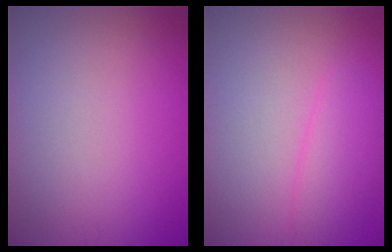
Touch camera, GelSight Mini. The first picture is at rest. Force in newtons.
{"total": 2.7, "press": 2.7, "slide": 0.2}